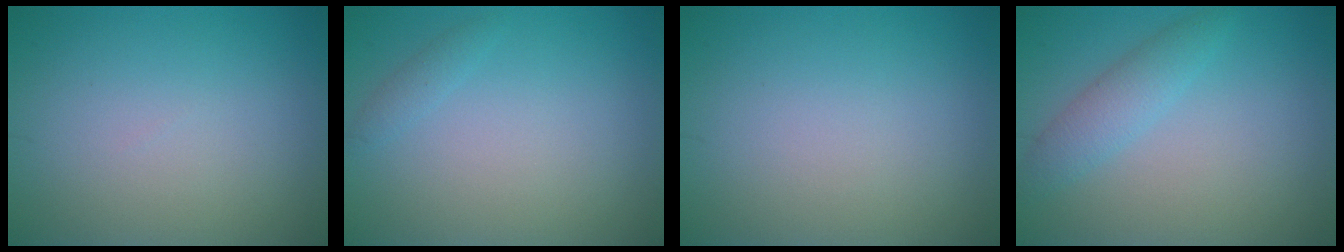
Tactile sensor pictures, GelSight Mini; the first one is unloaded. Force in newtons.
{"total": 0.8, "press": 0.8, "slide": 0.0}
{"total": 0.0}
{"total": 2.5, "press": 2.5, "slide": 0.2}